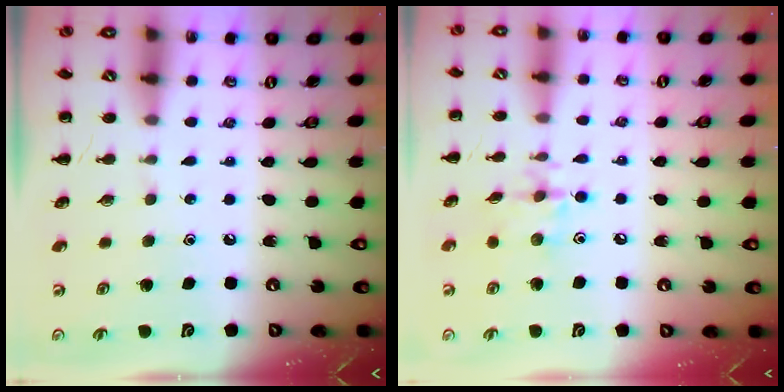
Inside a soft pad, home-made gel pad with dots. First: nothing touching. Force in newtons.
{"total": 6.6, "press": 6.6, "slide": 0.5}